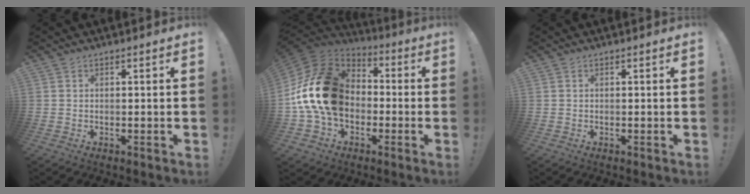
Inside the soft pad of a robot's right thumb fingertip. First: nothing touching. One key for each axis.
{"total": 22.3, "fx": -0.1, "fy": 16.0, "fz": 15.5, "tx": -0.283, "ty": 0.022, "tz": 0.010}
{"total": 0.0}